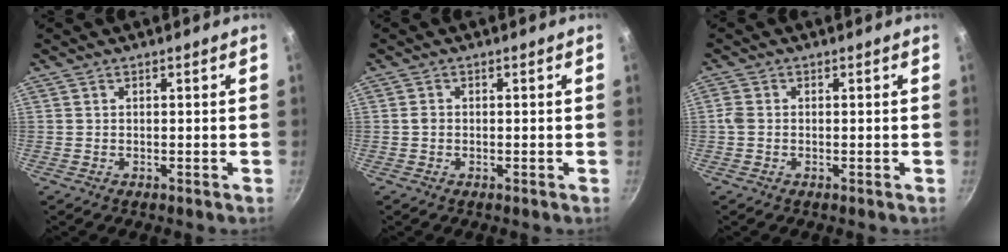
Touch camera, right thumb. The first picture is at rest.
{"total": 1.0, "force": [-0.2, 0.9, 0.5], "torque": [-0.010, 0.005, -0.005]}
{"total": 1.8, "force": [-0.2, 1.4, 1.1], "torque": [-0.026, 0.004, -0.008]}